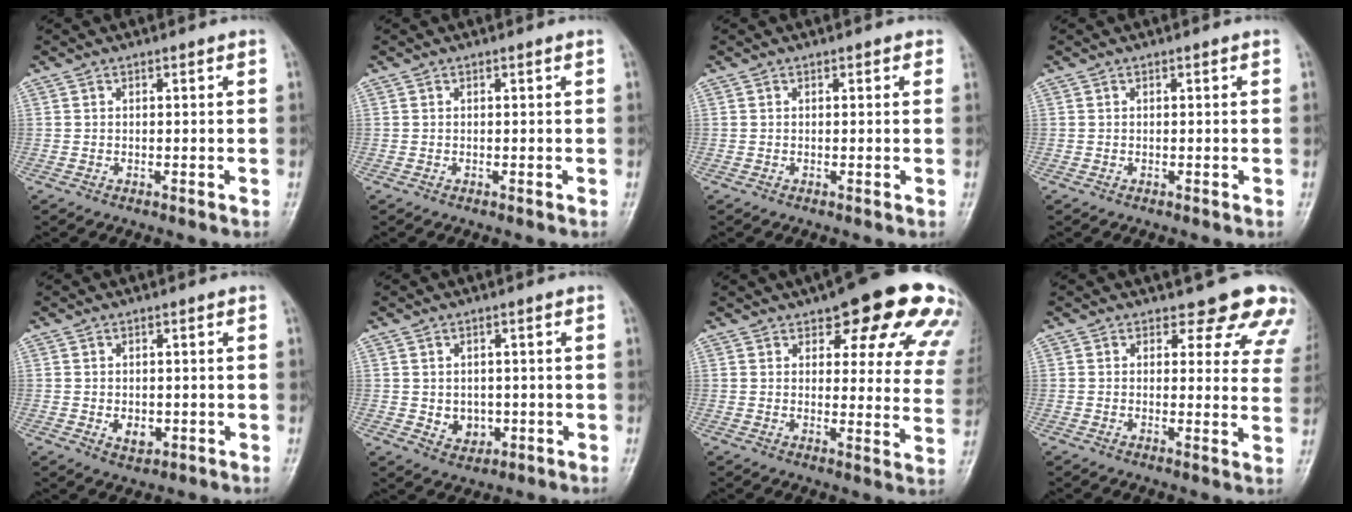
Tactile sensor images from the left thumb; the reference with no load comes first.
{"total": 0.0}
{"total": 0.8, "force": [0.4, 0.5, 0.5], "torque": [0.004, 0.001, -0.001]}
{"total": 0.0}
{"total": 3.3, "force": [-0.6, 2.4, 2.2], "torque": [-0.022, -0.002, -0.002]}
{"total": 4.4, "force": [-0.4, 3.7, 2.3], "torque": [-0.015, 0.000, 0.004]}
{"total": 21.0, "force": [13.0, 7.4, 14.8], "torque": [-0.135, -0.041, 0.143]}
{"total": 10.9, "force": [9.3, 4.7, 3.1], "torque": [0.018, -0.054, 0.077]}